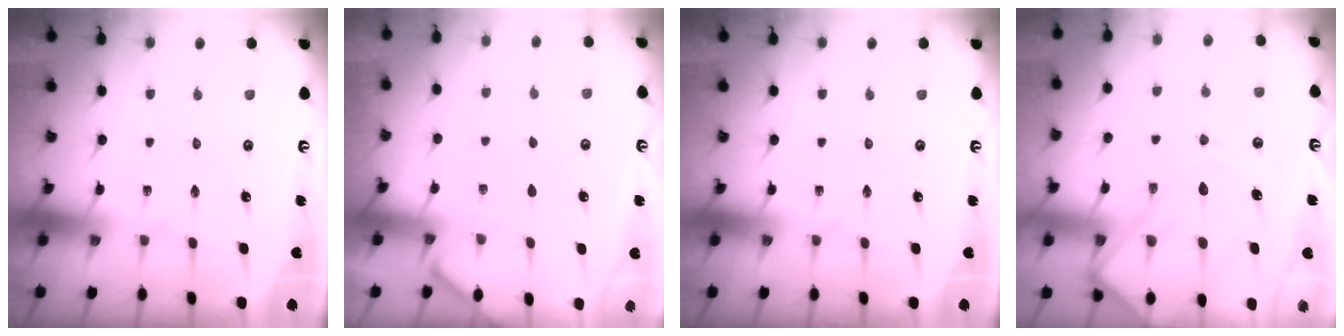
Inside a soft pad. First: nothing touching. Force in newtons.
{"total": 2.8, "press": 2.8, "slide": 0.4}
{"total": 0.0}
{"total": 12.7, "press": 12.6, "slide": 1.1}